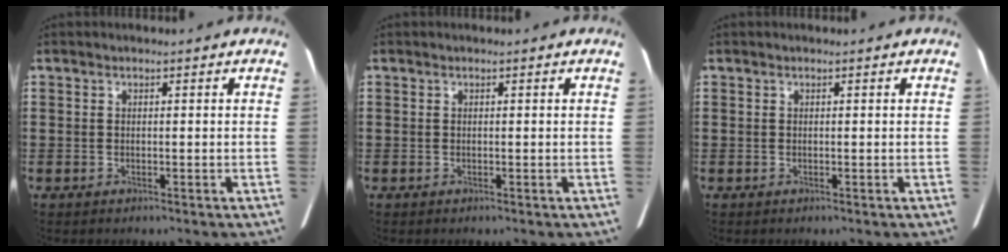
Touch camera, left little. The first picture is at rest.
{"total": 0.0}
{"total": 0.0}